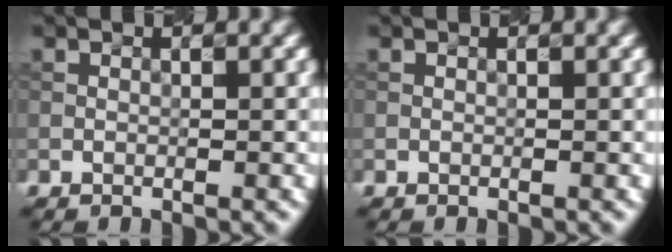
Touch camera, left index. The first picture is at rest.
{"total": 0.0}